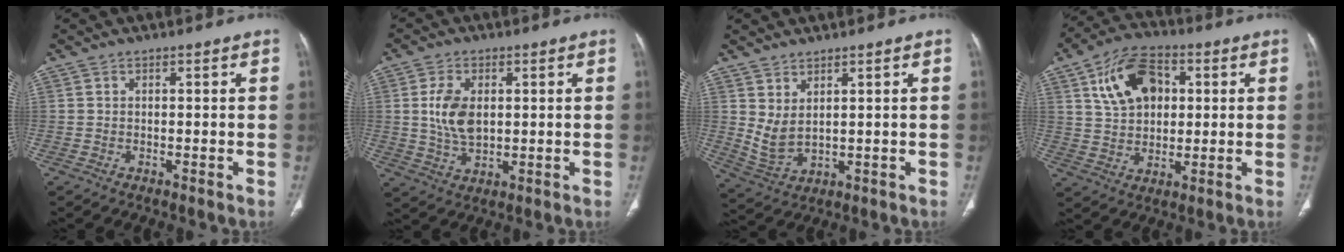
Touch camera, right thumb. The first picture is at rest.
{"total": 7.8, "force": [1.2, 4.7, 6.1], "torque": [-0.114, -0.007, 0.028]}
{"total": 5.3, "force": [2.2, 2.5, 4.2], "torque": [-0.082, -0.021, 0.060]}
{"total": 13.3, "force": [3.9, 8.9, 9.1], "torque": [-0.131, 0.006, 0.066]}